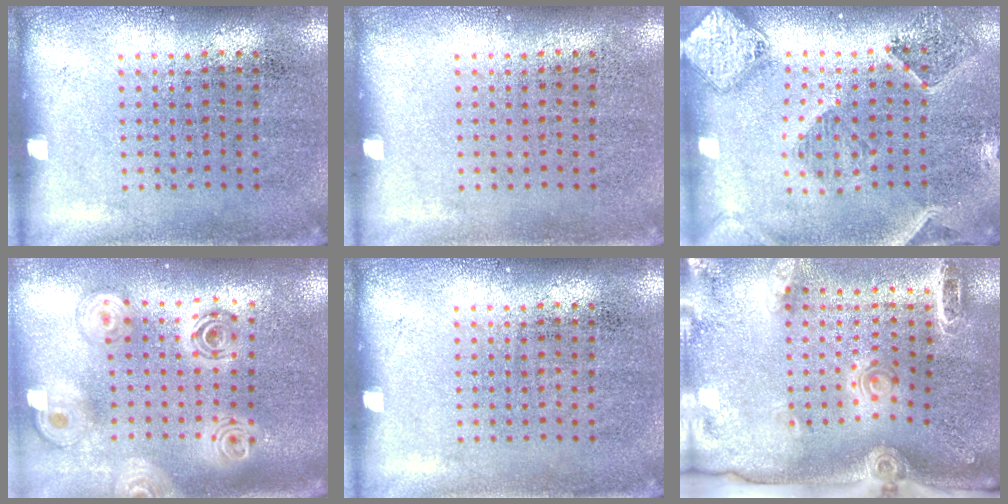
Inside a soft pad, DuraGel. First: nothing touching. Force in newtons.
{"total": 0.0}
{"total": 1.5, "press": 1.4, "slide": 0.4}
{"total": 2.3, "press": 1.8, "slide": 1.4}
{"total": 0.0}
{"total": 2.9, "press": 2.0, "slide": 2.0}